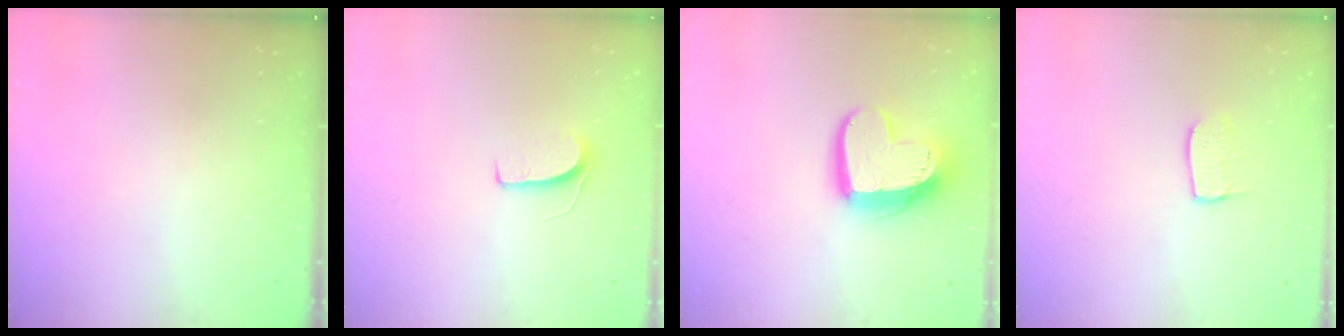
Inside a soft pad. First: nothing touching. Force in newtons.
{"total": 6.2, "press": 6.2, "slide": 0.5}
{"total": 15.8, "press": 15.8, "slide": 1.3}
{"total": 5.5, "press": 5.5, "slide": 0.2}